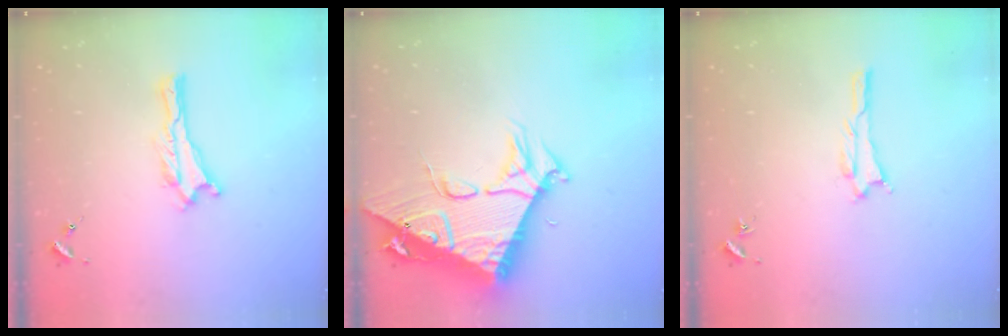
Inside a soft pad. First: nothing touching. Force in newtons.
{"total": 10.8, "press": 10.8, "slide": 0.9}
{"total": 1.1, "press": 1.1, "slide": 0.1}